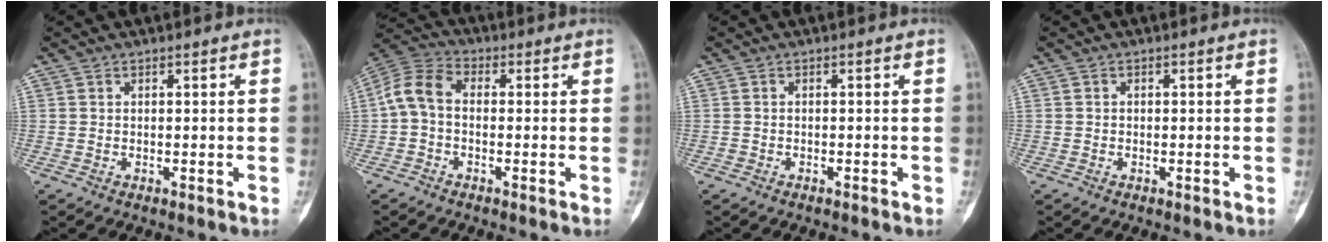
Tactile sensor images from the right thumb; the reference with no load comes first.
{"total": 8.3, "force": [-0.5, 5.9, 5.8], "torque": [-0.111, 0.027, -0.024]}
{"total": 0.8, "force": [-0.6, 0.6, 0.0], "torque": [-0.001, 0.005, -0.014]}
{"total": 0.7, "force": [-0.2, 0.6, 0.0], "torque": [0.008, 0.005, -0.006]}